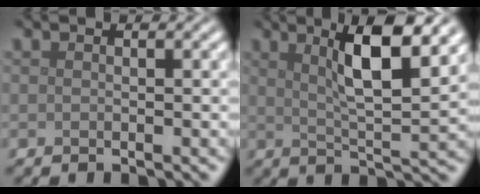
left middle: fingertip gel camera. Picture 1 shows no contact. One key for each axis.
{"total": 7.9, "fx": 3.6, "fy": 1.7, "fz": 6.8, "tx": -0.099, "ty": 0.007, "tz": 0.060}